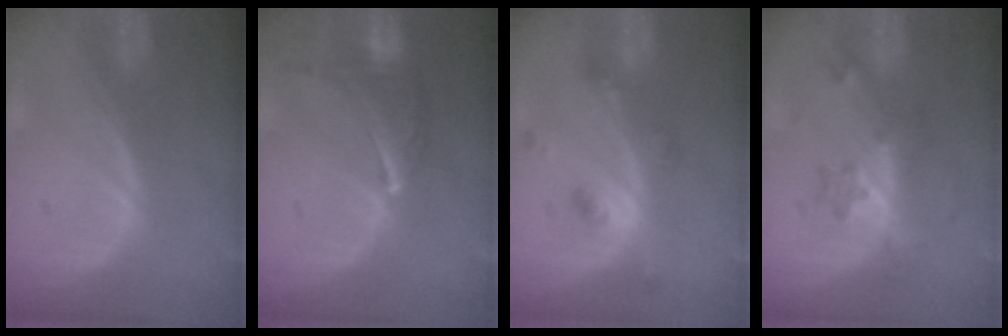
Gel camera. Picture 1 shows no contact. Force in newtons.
{"total": 9.2, "press": 8.1, "slide": 4.3}
{"total": 4.5, "press": 4.0, "slide": 1.9}
{"total": 6.0, "press": 5.5, "slide": 2.5}